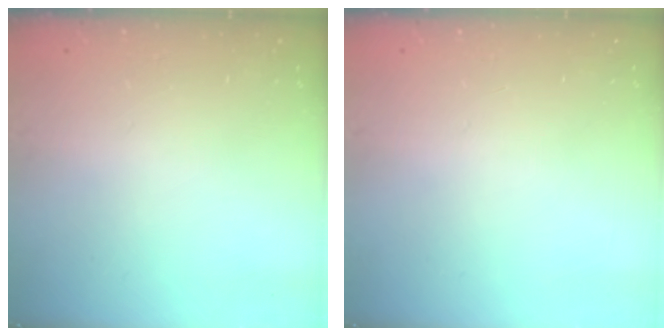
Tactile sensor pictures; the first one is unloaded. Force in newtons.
{"total": 0.0}